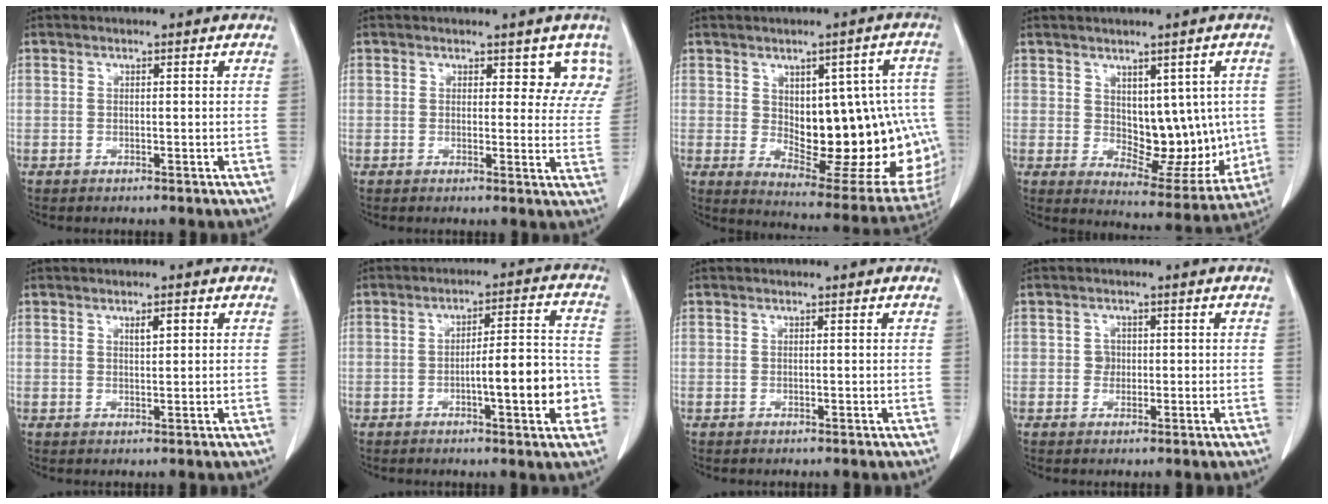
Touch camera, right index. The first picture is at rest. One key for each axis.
{"total": 5.6, "fx": 4.3, "fy": 3.1, "fz": 2.0, "tx": 0.007, "ty": -0.009, "tz": 0.031}
{"total": 22.0, "fx": -1.2, "fy": 8.9, "fz": 20.1, "tx": -0.180, "ty": 0.023, "tz": 0.020}
{"total": 11.4, "fx": 0.8, "fy": 6.5, "fz": 9.4, "tx": -0.105, "ty": -0.001, "tz": 0.036}
{"total": 1.7, "fx": 0.7, "fy": 0.5, "fz": 1.4, "tx": -0.024, "ty": -0.001, "tz": 0.012}
{"total": 10.3, "fx": -3.1, "fy": 1.7, "fz": 9.6, "tx": -0.131, "ty": 0.018, "tz": -0.040}
{"total": 0.0}
{"total": 1.6, "fx": 0.0, "fy": 1.5, "fz": 0.6, "tx": -0.007, "ty": 0.004, "tz": -0.001}